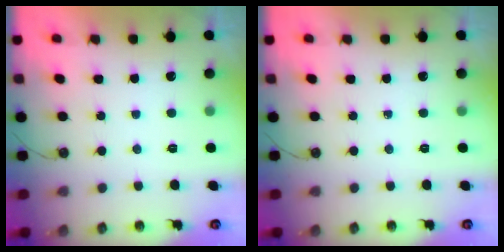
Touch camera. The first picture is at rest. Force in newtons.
{"total": 0.0}